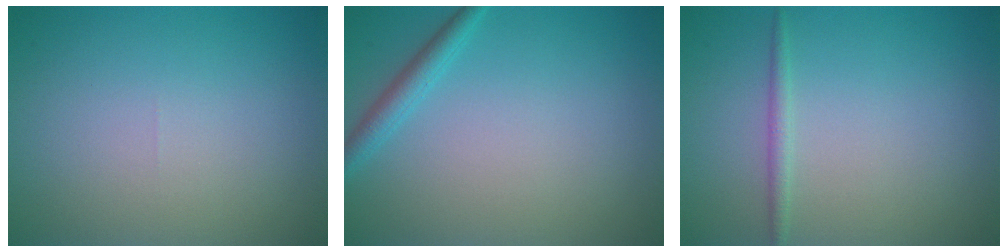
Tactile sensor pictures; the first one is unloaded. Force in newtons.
{"total": 1.9, "press": 1.9, "slide": 0.0}
{"total": 1.1, "press": 1.1, "slide": 0.1}